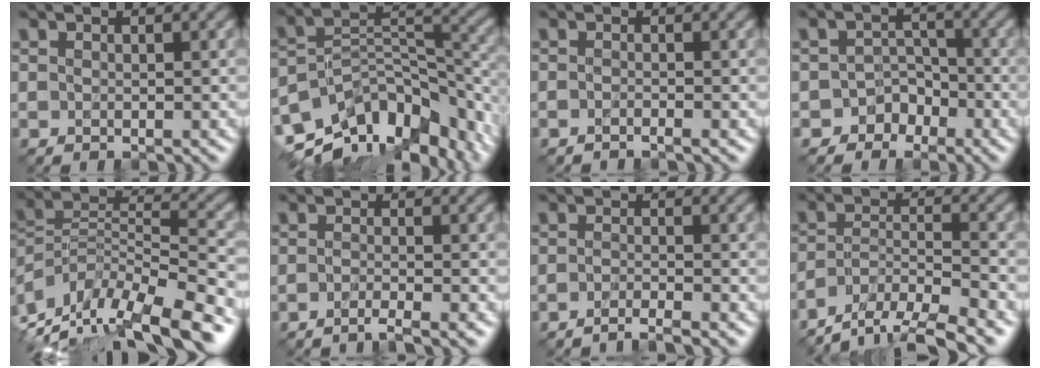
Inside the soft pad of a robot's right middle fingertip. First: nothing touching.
{"total": 12.9, "force": [-9.3, 6.3, 6.4], "torque": [-0.126, 0.009, -0.137]}
{"total": 1.0, "force": [-0.9, 0.0, 0.3], "torque": [-0.003, -0.007, -0.020]}
{"total": 3.3, "force": [-2.5, 2.2, 0.1], "torque": [0.019, 0.012, -0.040]}
{"total": 14.1, "force": [-10.6, 4.5, 8.1], "torque": [-0.152, 0.012, -0.169]}
{"total": 2.4, "force": [-1.8, 0.3, 1.6], "torque": [-0.016, -0.008, -0.042]}
{"total": 2.2, "force": [-1.9, 0.2, 1.1], "torque": [-0.010, -0.006, -0.045]}
{"total": 8.1, "force": [-7.2, 1.9, 3.2], "torque": [-0.047, -0.015, -0.120]}